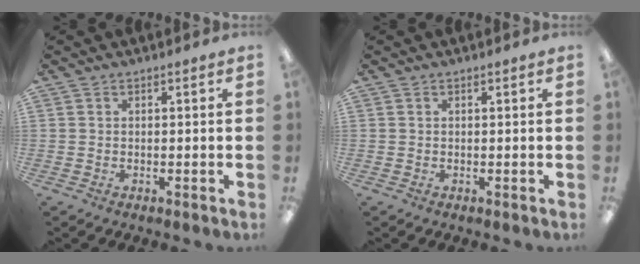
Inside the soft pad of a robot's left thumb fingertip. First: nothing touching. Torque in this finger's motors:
{"motor_torque": [0.00, 0.00, -0.04, 0.04, 0.00]}